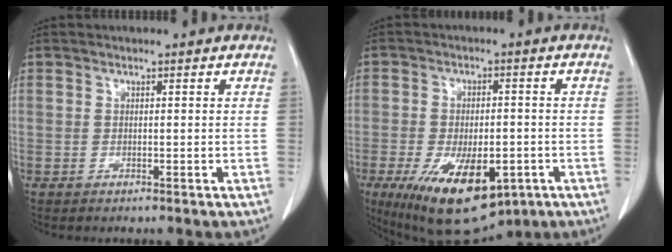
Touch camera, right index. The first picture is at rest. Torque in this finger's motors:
{"motor_torque": [1.24, -0.90, 0.58, 0.11]}